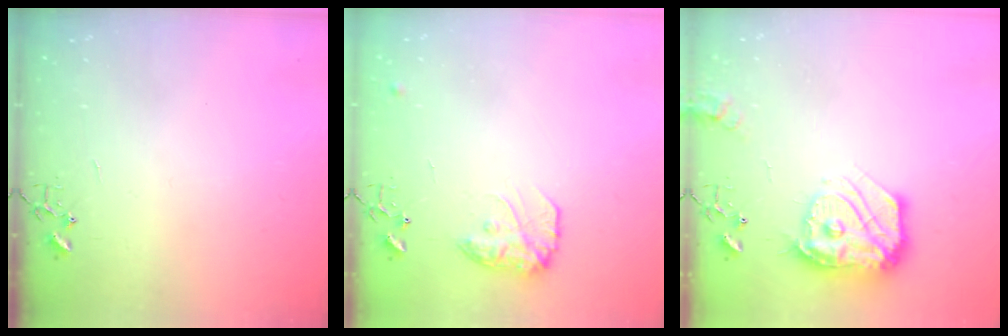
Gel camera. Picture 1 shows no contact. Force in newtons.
{"total": 13.1, "press": 13.0, "slide": 0.7}
{"total": 18.7, "press": 18.6, "slide": 1.8}